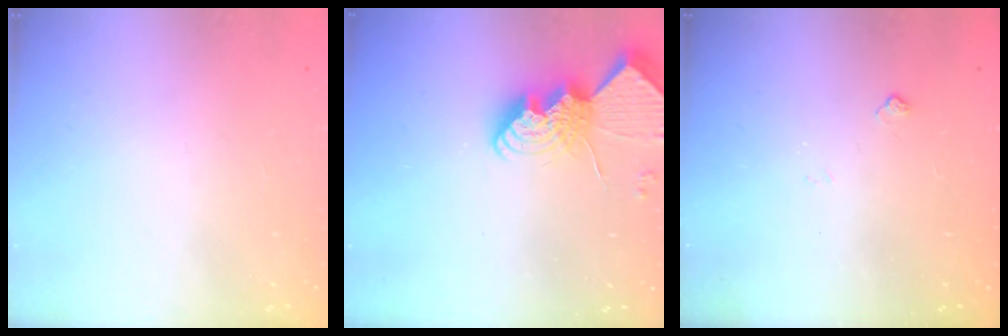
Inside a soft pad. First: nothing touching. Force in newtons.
{"total": 14.3, "press": 14.2, "slide": 1.0}
{"total": 2.5, "press": 2.4, "slide": 0.4}